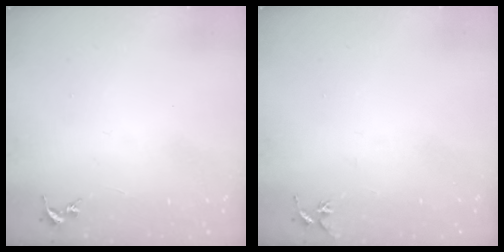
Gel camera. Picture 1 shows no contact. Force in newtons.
{"total": 4.9, "press": 4.8, "slide": 0.5}